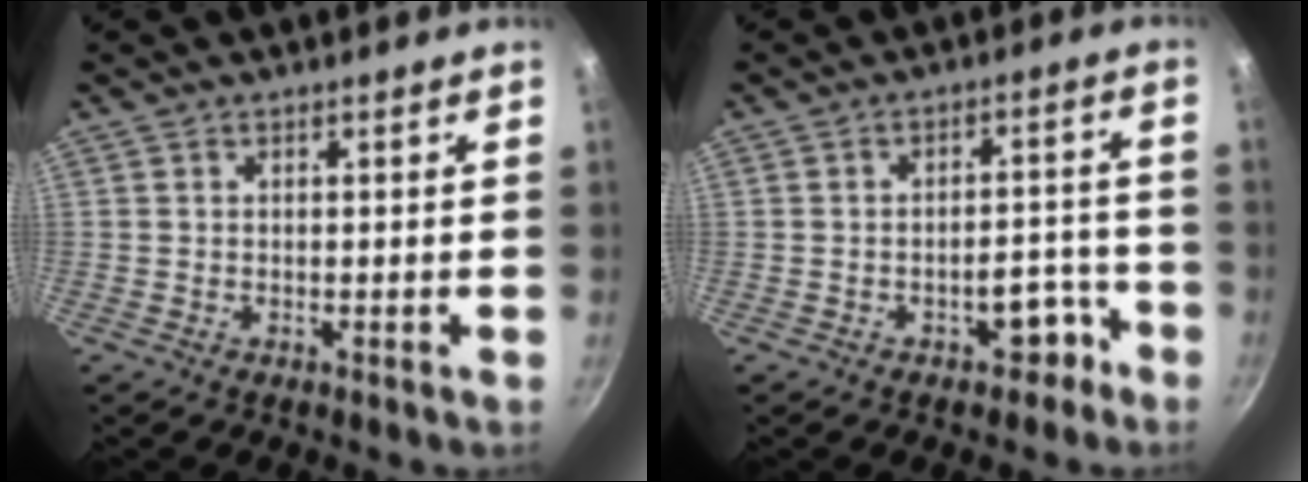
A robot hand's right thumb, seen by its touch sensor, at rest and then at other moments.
{"total": 5.7, "force": [-3.3, 3.3, 3.3], "torque": [-0.012, 0.045, -0.029]}